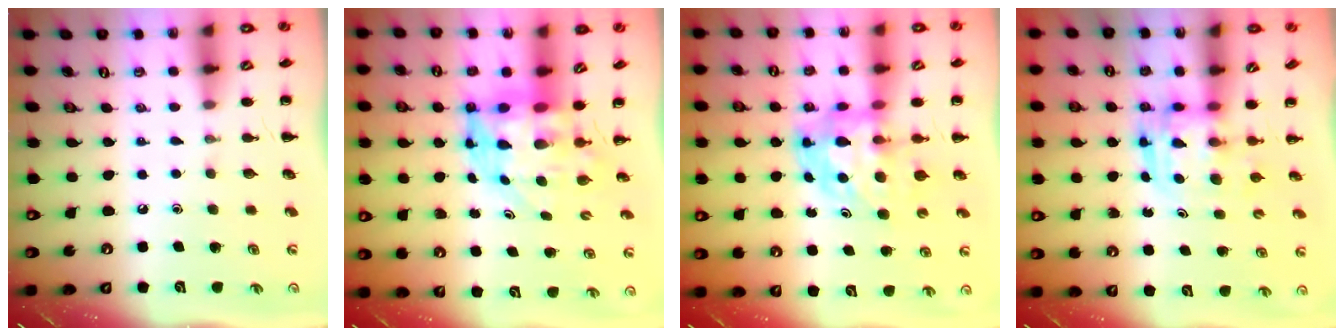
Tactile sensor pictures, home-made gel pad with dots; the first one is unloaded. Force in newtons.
{"total": 7.3, "press": 7.1, "slide": 1.7}
{"total": 6.5, "press": 6.3, "slide": 1.7}
{"total": 3.0, "press": 3.0, "slide": 0.3}